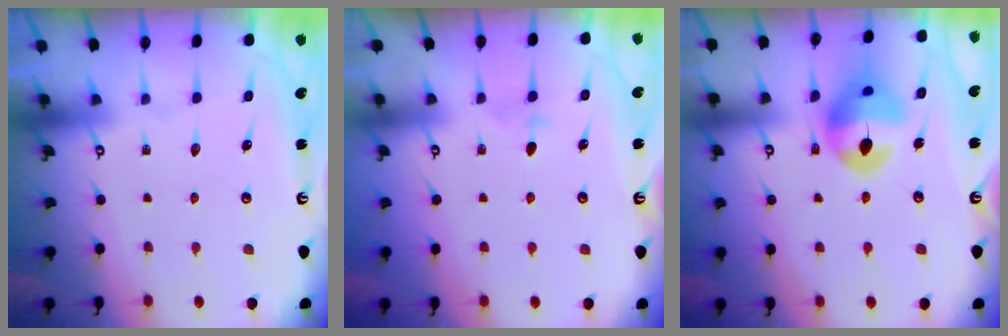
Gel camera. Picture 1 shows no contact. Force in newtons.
{"total": 1.9, "press": 1.9, "slide": 0.4}
{"total": 13.8, "press": 13.7, "slide": 1.6}